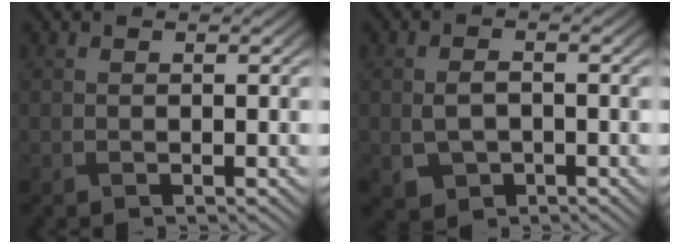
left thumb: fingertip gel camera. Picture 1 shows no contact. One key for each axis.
{"total": 3.4, "fx": -0.8, "fy": 2.4, "fz": 2.3, "tx": -0.055, "ty": -0.011, "tz": -0.013}